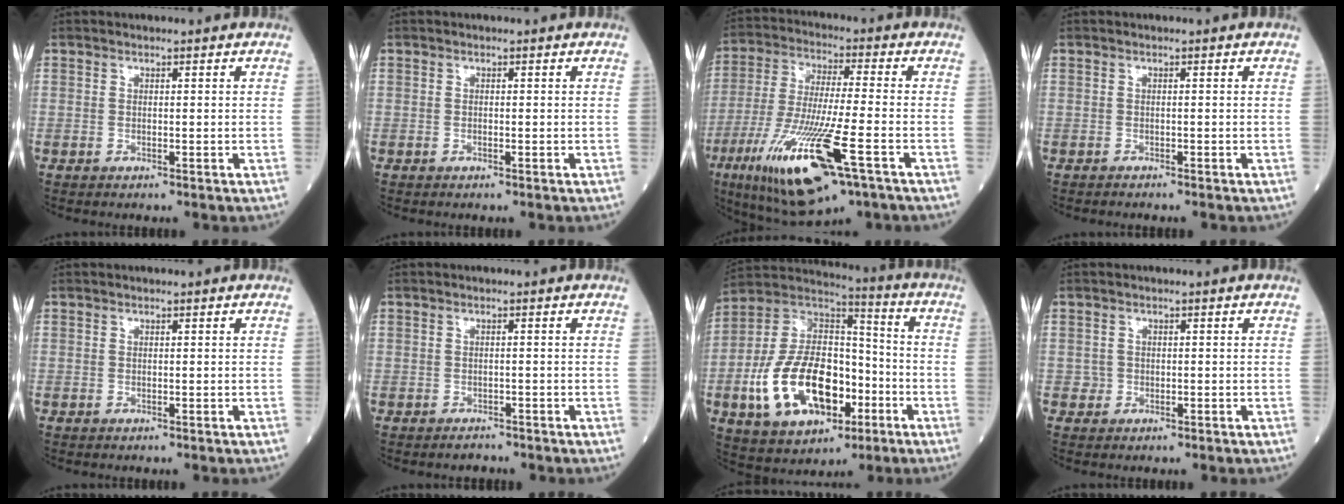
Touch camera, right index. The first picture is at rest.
{"total": 0.0}
{"total": 18.6, "force": [-8.5, 2.6, 16.3], "torque": [-0.342, -0.046, -0.150]}
{"total": 1.2, "force": [-1.1, 0.1, 0.4], "torque": [-0.007, -0.001, -0.015]}
{"total": 0.0}
{"total": 1.2, "force": [-1.1, 0.6, 0.0], "torque": [-0.005, 0.000, -0.019]}
{"total": 19.5, "force": [-6.0, 10.8, 15.1], "torque": [-0.309, 0.014, -0.101]}
{"total": 1.2, "force": [-0.2, 1.2, 0.1], "torque": [0.001, 0.004, -0.004]}